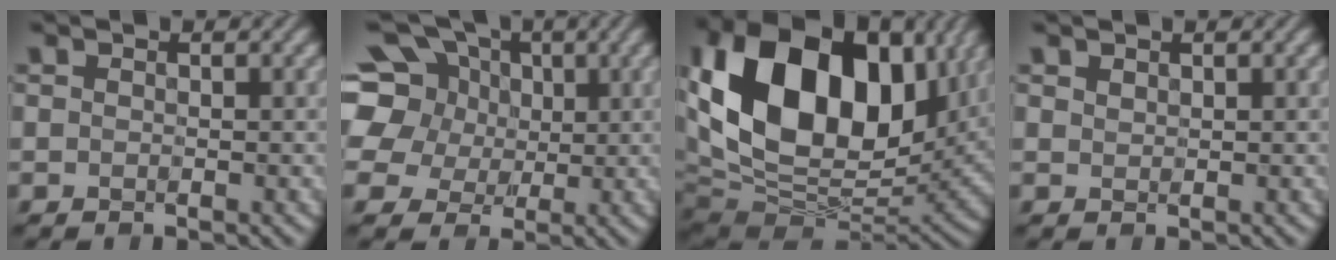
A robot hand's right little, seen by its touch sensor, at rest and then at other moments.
{"total": 12.1, "force": [3.5, 9.7, 6.2], "torque": [-0.141, 0.038, 0.052]}
{"total": 17.4, "force": [4.2, 11.8, 12.1], "torque": [-0.223, 0.015, 0.072]}
{"total": 0.7, "force": [0.6, 0.4, 0.2], "torque": [-0.006, 0.002, 0.014]}